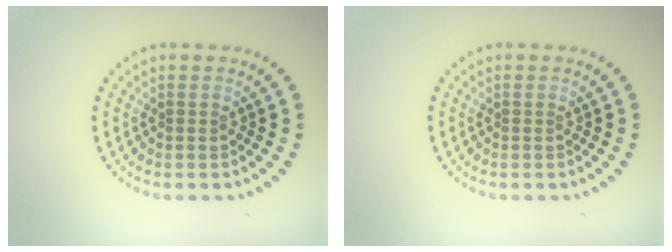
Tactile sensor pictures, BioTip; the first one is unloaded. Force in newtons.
{"total": 0.0}